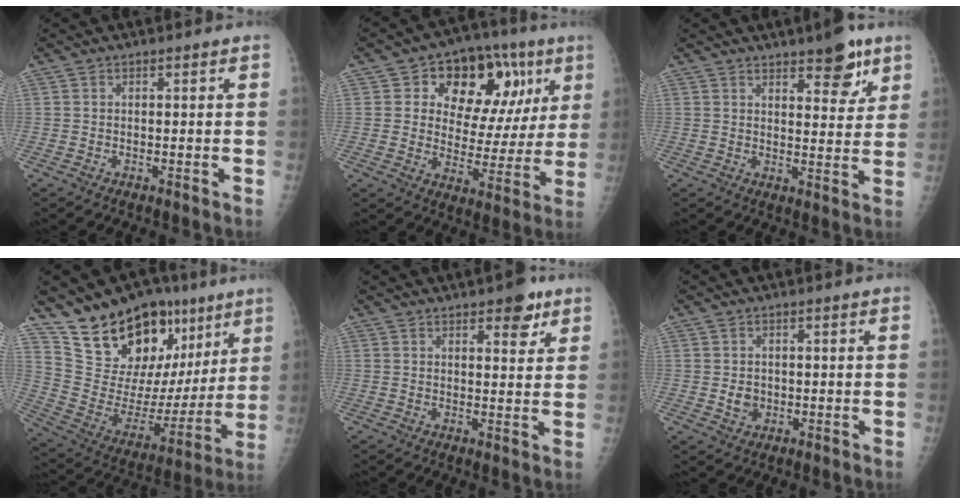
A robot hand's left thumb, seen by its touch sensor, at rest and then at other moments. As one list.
[{"total": 19.4, "force": [7.3, 11.9, 13.5], "torque": [-0.126, -0.001, 0.101]}, {"total": 8.3, "force": [5.4, 3.0, 5.6], "torque": [-0.050, -0.030, 0.073]}, {"total": 24.7, "force": [14.4, 13.9, 14.5], "torque": [-0.170, -0.035, 0.251]}, {"total": 5.6, "force": [3.4, 2.4, 3.8], "torque": [-0.029, -0.016, 0.041]}, {"total": 2.9, "force": [-0.3, 2.5, 1.4], "torque": [-0.011, 0.001, 0.000]}]